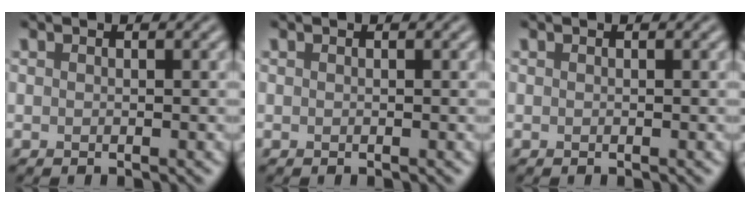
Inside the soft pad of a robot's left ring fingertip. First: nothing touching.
{"total": 0.0}
{"total": 0.0}